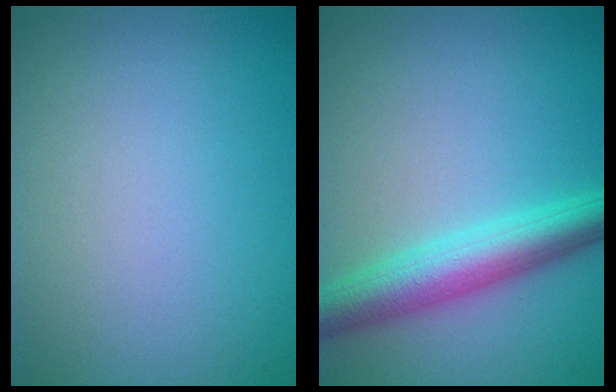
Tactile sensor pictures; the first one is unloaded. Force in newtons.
{"total": 5.1, "press": 5.1, "slide": 0.1}